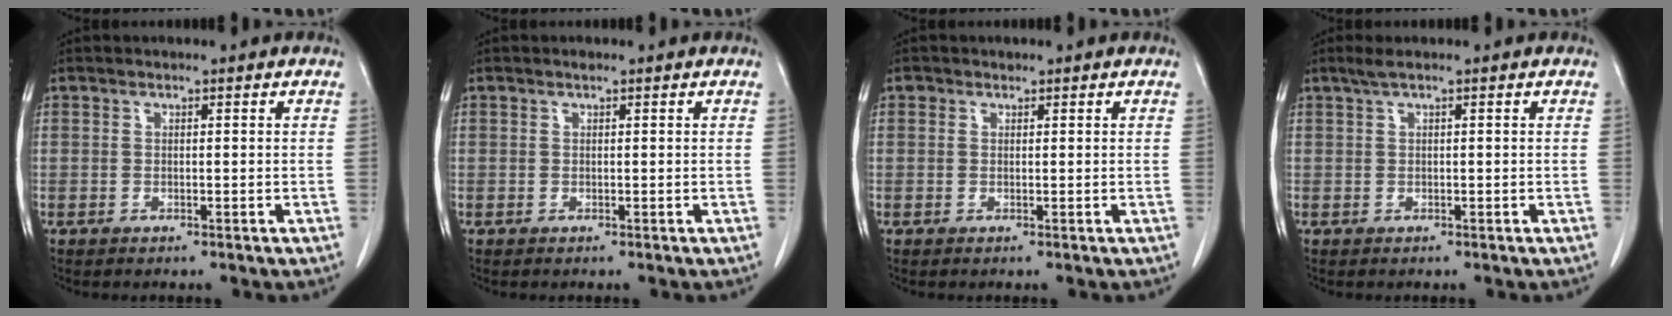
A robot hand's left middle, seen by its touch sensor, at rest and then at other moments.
{"total": 0.0}
{"total": 0.6, "force": [0.3, 0.5, 0.0], "torque": [0.002, -0.001, 0.003]}
{"total": 1.3, "force": [0.8, -0.1, 1.1], "torque": [-0.030, 0.015, 0.018]}